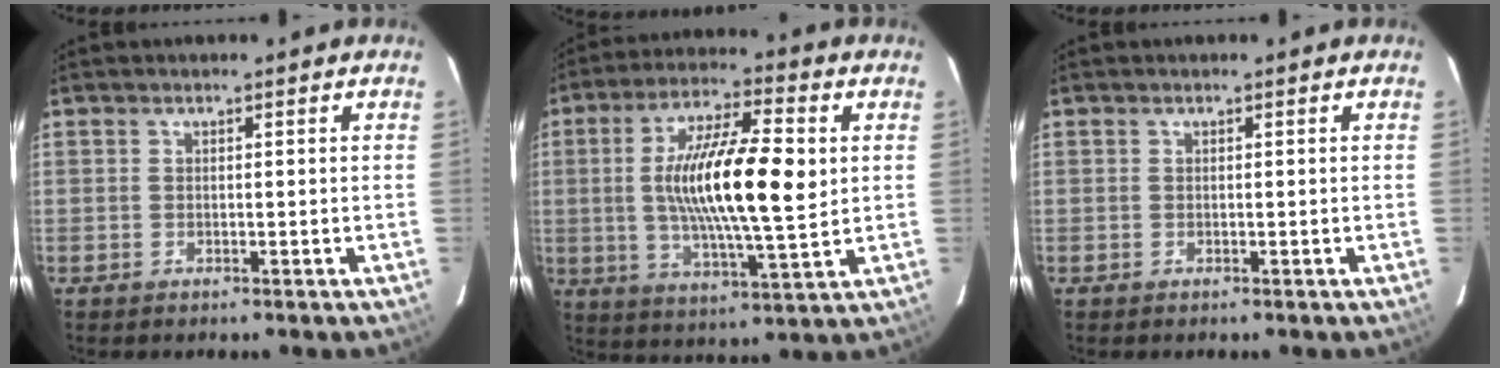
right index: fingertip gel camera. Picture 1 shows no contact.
{"total": 17.4, "force": [1.8, 4.1, 16.8], "torque": [-0.305, 0.004, 0.030]}
{"total": 0.0}